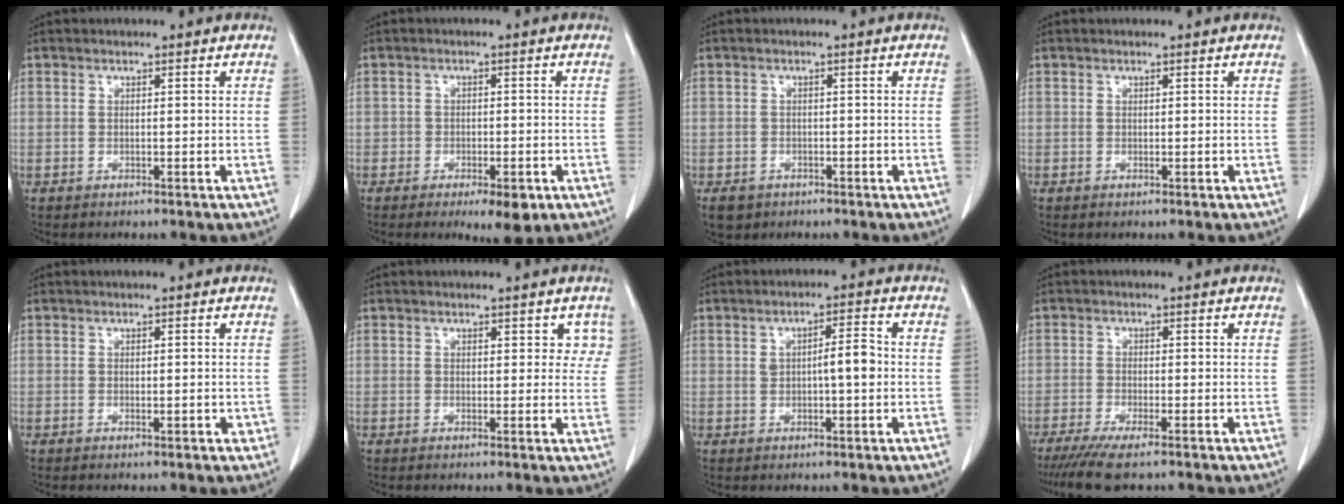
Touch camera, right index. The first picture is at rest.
{"total": 5.0, "force": [-2.6, 2.2, 3.7], "torque": [-0.044, -0.002, -0.030]}
{"total": 3.6, "force": [-2.3, 2.7, 0.8], "torque": [-0.014, 0.000, -0.033]}
{"total": 0.0}
{"total": 1.3, "force": [-0.3, 0.5, 1.1], "torque": [-0.014, -0.001, -0.002]}
{"total": 3.0, "force": [1.6, 2.0, 1.6], "torque": [0.005, 0.003, 0.013]}
{"total": 4.4, "force": [0.0, 0.9, 4.3], "torque": [-0.071, 0.008, 0.001]}
{"total": 5.6, "force": [-4.2, 0.3, 3.6], "torque": [-0.060, -0.013, -0.071]}